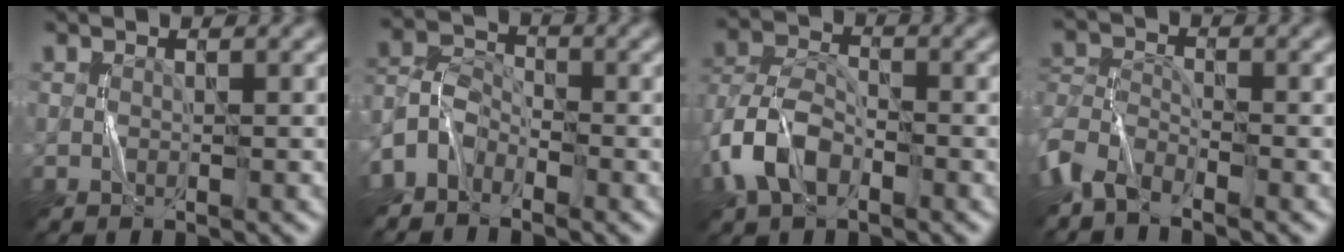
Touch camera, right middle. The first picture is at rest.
{"total": 3.2, "force": [-2.4, 1.8, 1.1], "torque": [-0.023, 0.007, -0.063]}
{"total": 6.0, "force": [-2.9, 3.4, 4.0], "torque": [-0.090, 0.004, -0.067]}
{"total": 4.2, "force": [-3.4, 1.6, 2.0], "torque": [-0.045, -0.005, -0.081]}